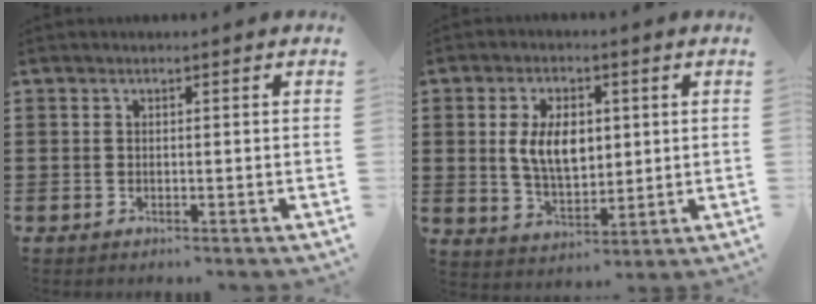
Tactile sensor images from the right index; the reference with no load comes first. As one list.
[{"total": 8.2, "force": [1.2, 4.4, 6.8], "torque": [-0.135, 0.008, 0.017]}]